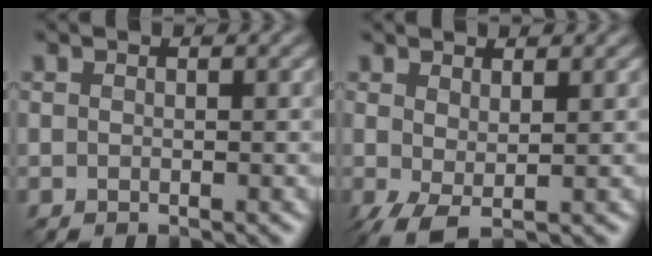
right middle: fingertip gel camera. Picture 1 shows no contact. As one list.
[{"total": 2.6, "force": [-0.2, 0.4, 2.5], "torque": [-0.059, -0.005, -0.005]}]